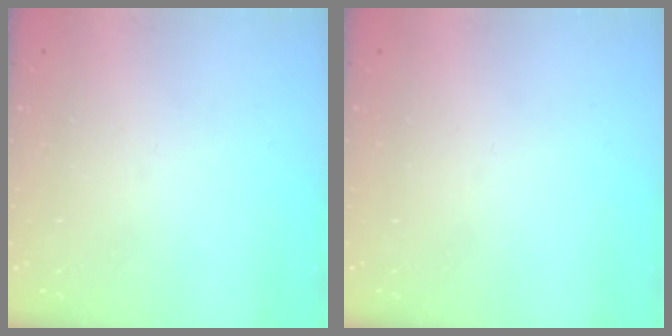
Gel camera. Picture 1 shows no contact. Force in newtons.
{"total": 0.0}